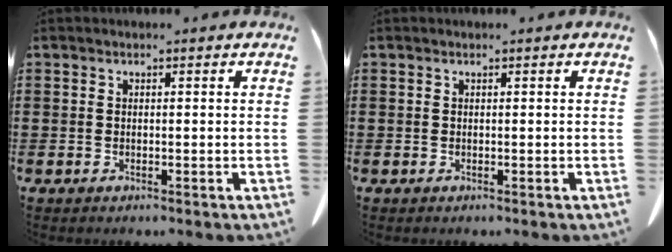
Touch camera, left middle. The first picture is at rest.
{"total": 0.0}